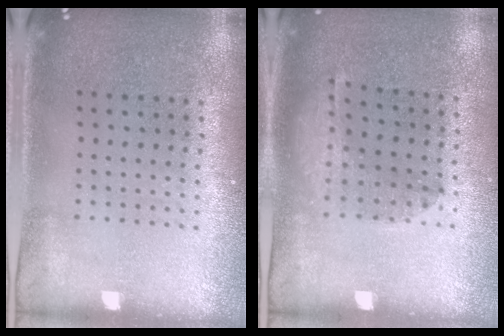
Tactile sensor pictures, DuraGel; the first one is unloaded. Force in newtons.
{"total": 1.0, "press": 1.0, "slide": 0.2}